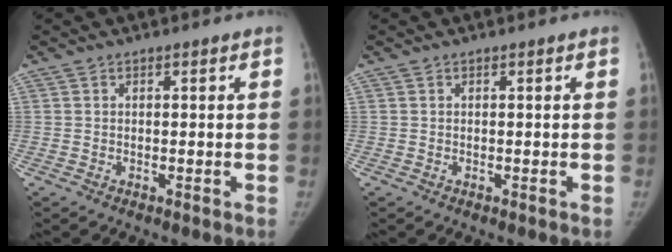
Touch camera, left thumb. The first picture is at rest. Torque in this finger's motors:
{"motor_torque": [0.10, -0.02, 0.08, -0.02, 0.01]}